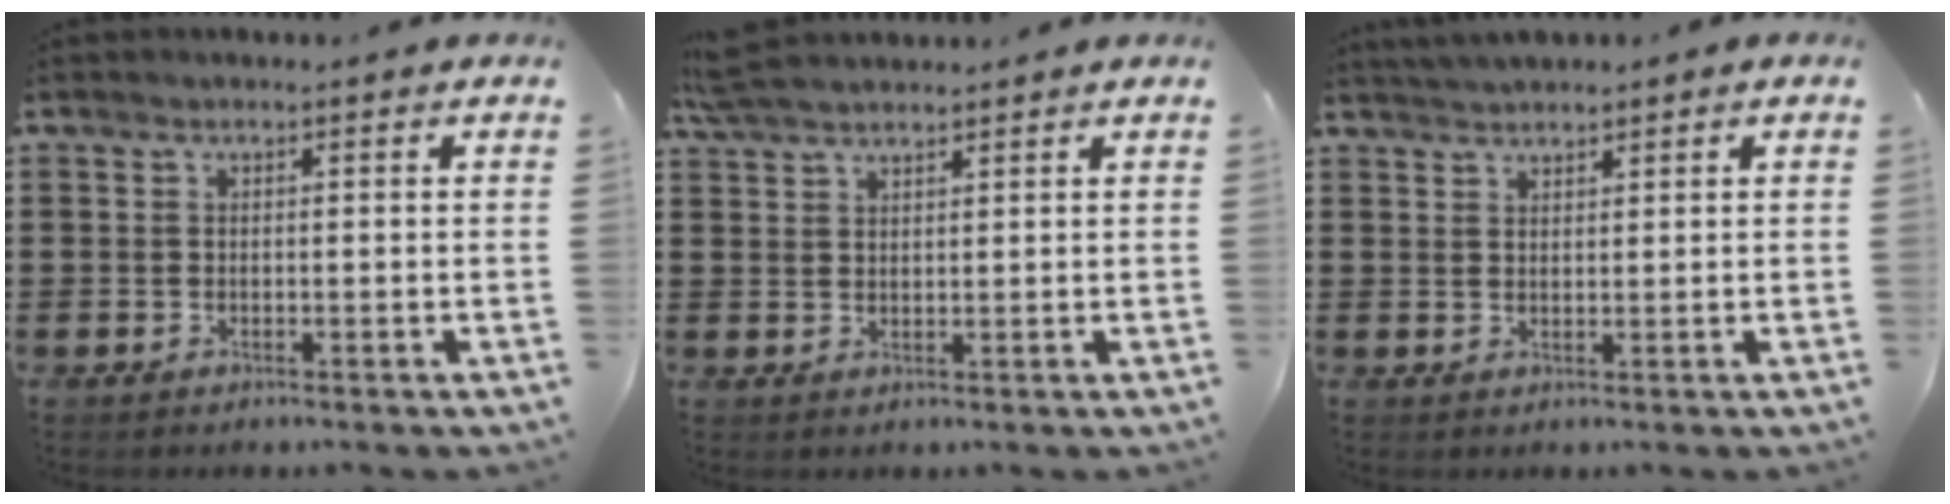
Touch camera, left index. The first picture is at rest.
{"total": 4.1, "force": [3.7, 0.6, 1.6], "torque": [-0.040, -0.001, 0.072]}
{"total": 2.0, "force": [2.0, 0.2, 0.1], "torque": [-0.007, 0.002, 0.039]}